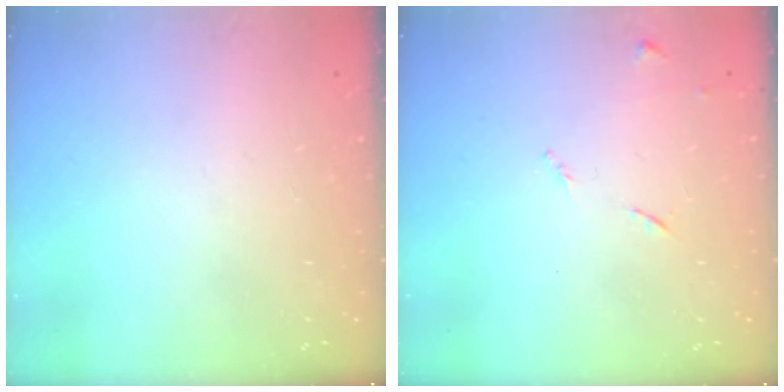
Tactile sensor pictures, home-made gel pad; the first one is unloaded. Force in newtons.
{"total": 6.3, "press": 6.3, "slide": 0.6}